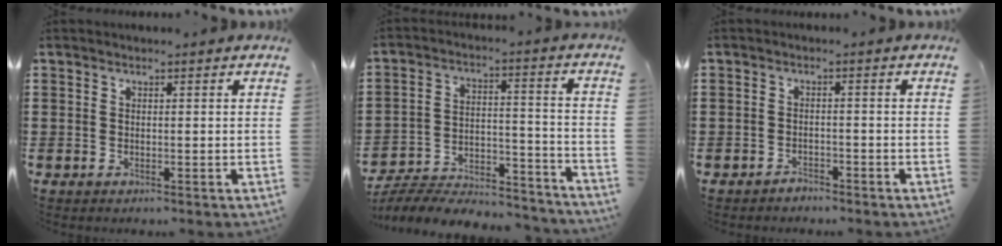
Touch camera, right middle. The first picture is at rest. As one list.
[{"total": 5.9, "force": [-5.7, 0.7, 1.3], "torque": [-0.027, 0.004, -0.117]}, {"total": 1.4, "force": [-1.4, 0.1, -0.1], "torque": [-0.001, 0.003, -0.031]}]